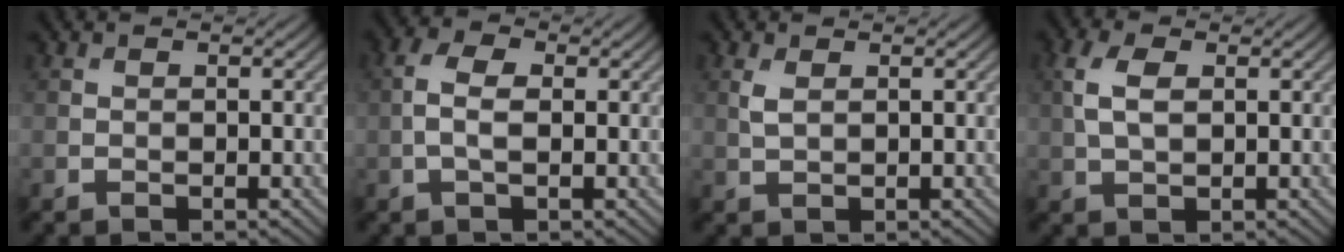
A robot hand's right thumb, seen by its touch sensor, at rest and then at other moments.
{"total": 3.4, "force": [-0.2, 1.7, 3.0], "torque": [-0.072, 0.005, -0.010]}
{"total": 1.7, "force": [0.7, 0.8, 1.3], "torque": [-0.037, 0.000, 0.017]}
{"total": 4.2, "force": [0.9, 2.3, 3.4], "torque": [-0.089, 0.004, 0.017]}